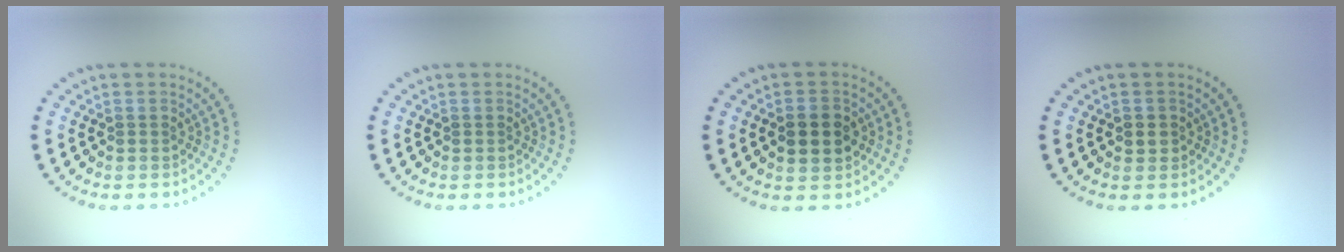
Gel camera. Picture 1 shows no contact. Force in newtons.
{"total": 0.0}
{"total": 3.8, "press": 3.8, "slide": 0.2}
{"total": 1.1, "press": 1.0, "slide": 0.5}